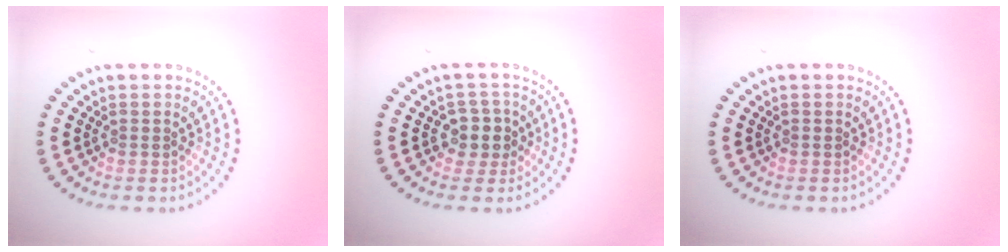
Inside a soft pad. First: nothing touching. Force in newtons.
{"total": 2.5, "press": 2.1, "slide": 1.2}
{"total": 0.0}